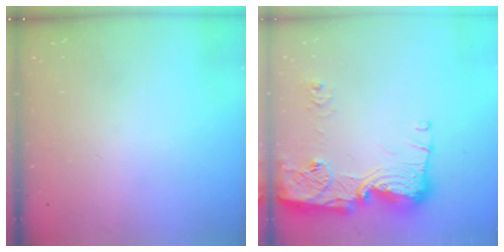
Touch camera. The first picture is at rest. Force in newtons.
{"total": 18.9, "press": 18.8, "slide": 1.7}